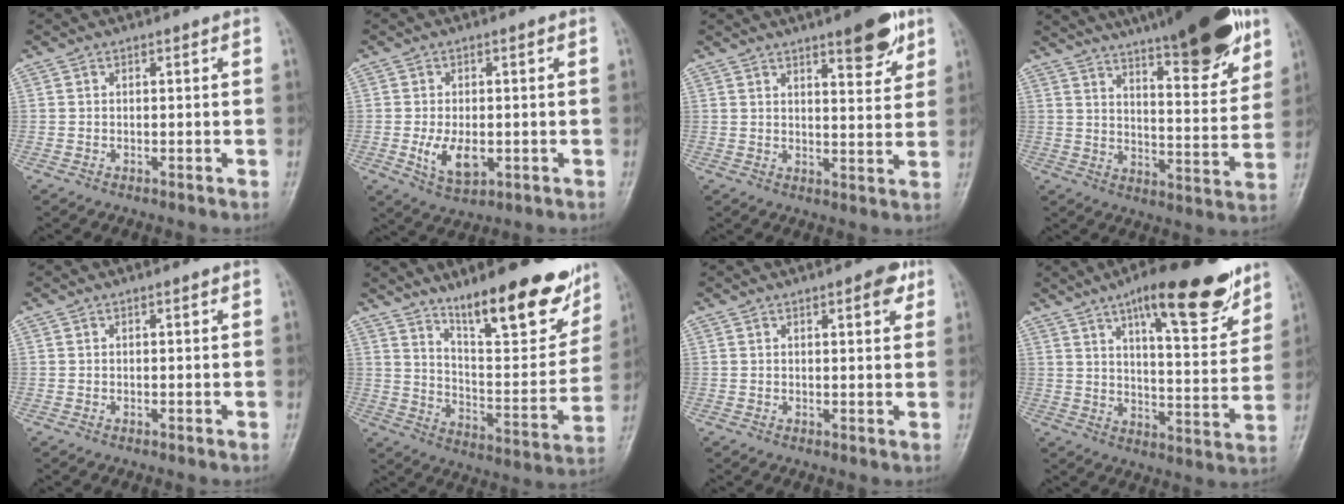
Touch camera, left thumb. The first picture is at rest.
{"total": 6.5, "force": [-1.2, 3.6, 5.3], "torque": [-0.091, -0.009, -0.015]}
{"total": 8.4, "force": [5.2, 2.4, 6.1], "torque": [-0.067, -0.030, 0.071]}
{"total": 23.4, "force": [16.0, 5.7, 16.1], "torque": [-0.207, -0.056, 0.232]}
{"total": 0.0}
{"total": 20.9, "force": [14.3, 5.9, 14.0], "torque": [-0.161, -0.083, 0.227]}
{"total": 4.0, "force": [2.1, 1.4, 3.1], "torque": [-0.030, -0.006, 0.023]}
{"total": 19.2, "force": [12.4, 5.2, 13.7], "torque": [-0.163, -0.060, 0.187]}